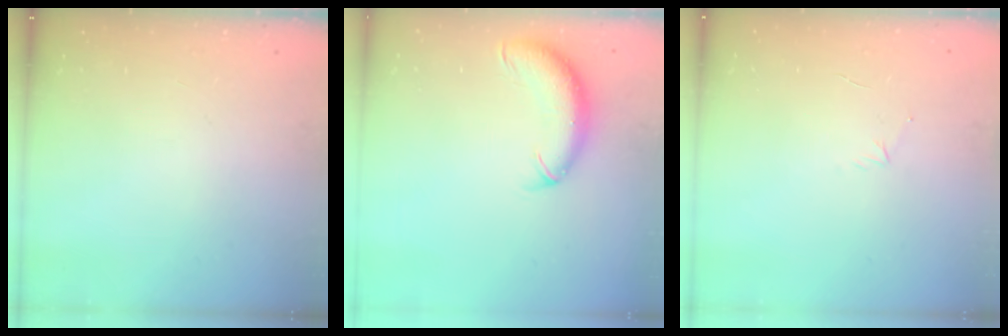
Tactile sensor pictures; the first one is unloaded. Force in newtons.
{"total": 11.5, "press": 11.2, "slide": 2.6}
{"total": 3.2, "press": 3.1, "slide": 0.8}